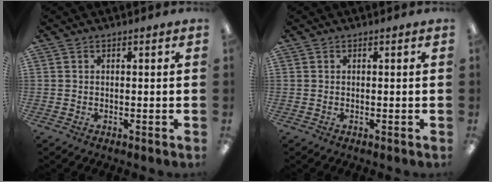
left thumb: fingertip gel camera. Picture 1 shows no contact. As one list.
[{"total": 0.0}]